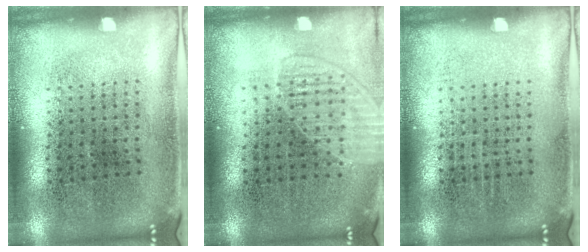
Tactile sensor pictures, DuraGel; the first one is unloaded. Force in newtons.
{"total": 1.4, "press": 1.4, "slide": 0.2}
{"total": 0.0}